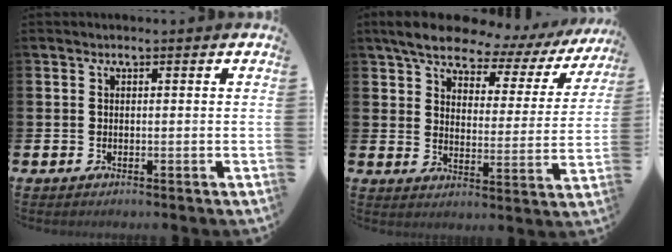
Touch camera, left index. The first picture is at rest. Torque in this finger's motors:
{"motor_torque": [1.65, -0.49, 0.28, 0.21]}